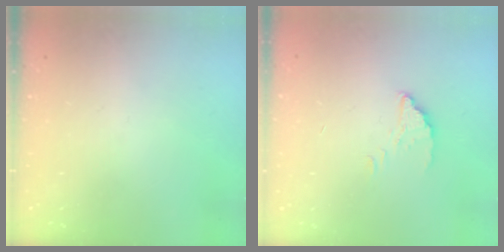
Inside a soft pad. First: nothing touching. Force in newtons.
{"total": 2.1, "press": 2.1, "slide": 0.2}